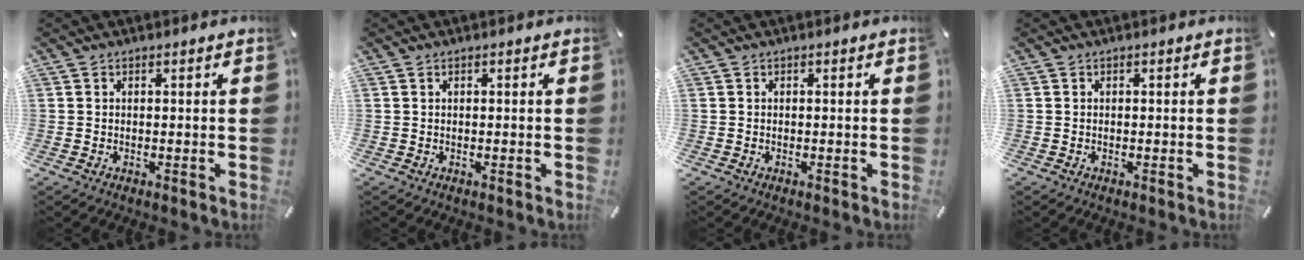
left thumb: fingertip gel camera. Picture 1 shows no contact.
{"total": 0.0}
{"total": 0.0}
{"total": 0.0}